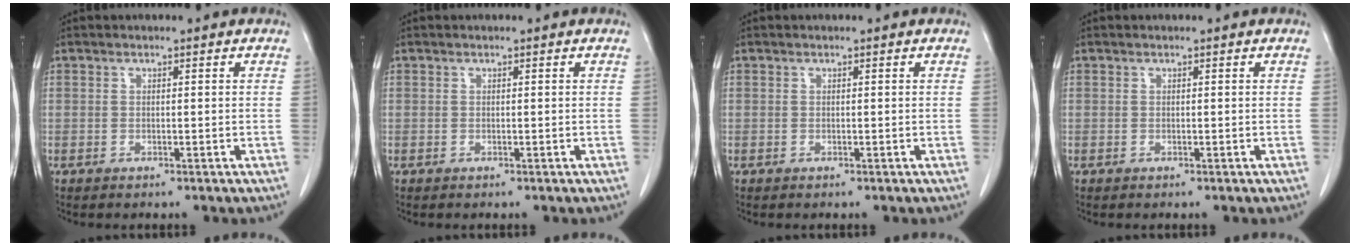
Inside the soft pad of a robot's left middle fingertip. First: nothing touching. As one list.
[{"total": 0.0}, {"total": 0.0}, {"total": 0.0}]